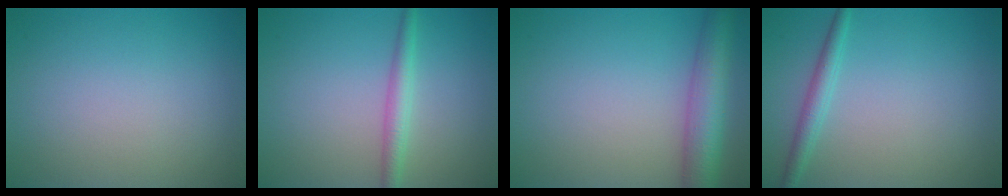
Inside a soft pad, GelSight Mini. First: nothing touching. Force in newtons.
{"total": 2.2, "press": 2.2, "slide": 0.1}
{"total": 5.7, "press": 5.7, "slide": 0.2}
{"total": 1.9, "press": 1.9, "slide": 0.2}